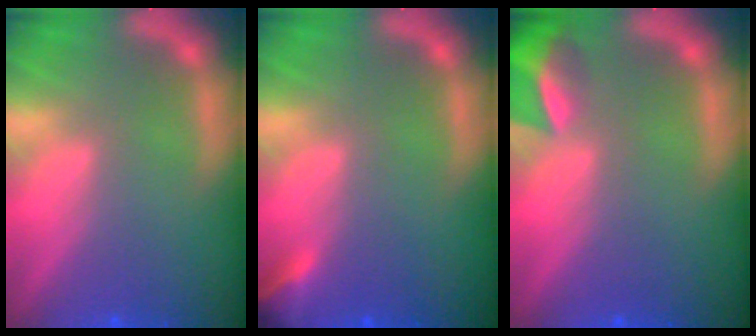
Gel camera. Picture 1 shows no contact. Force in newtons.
{"total": 2.4}
{"total": 4.4}